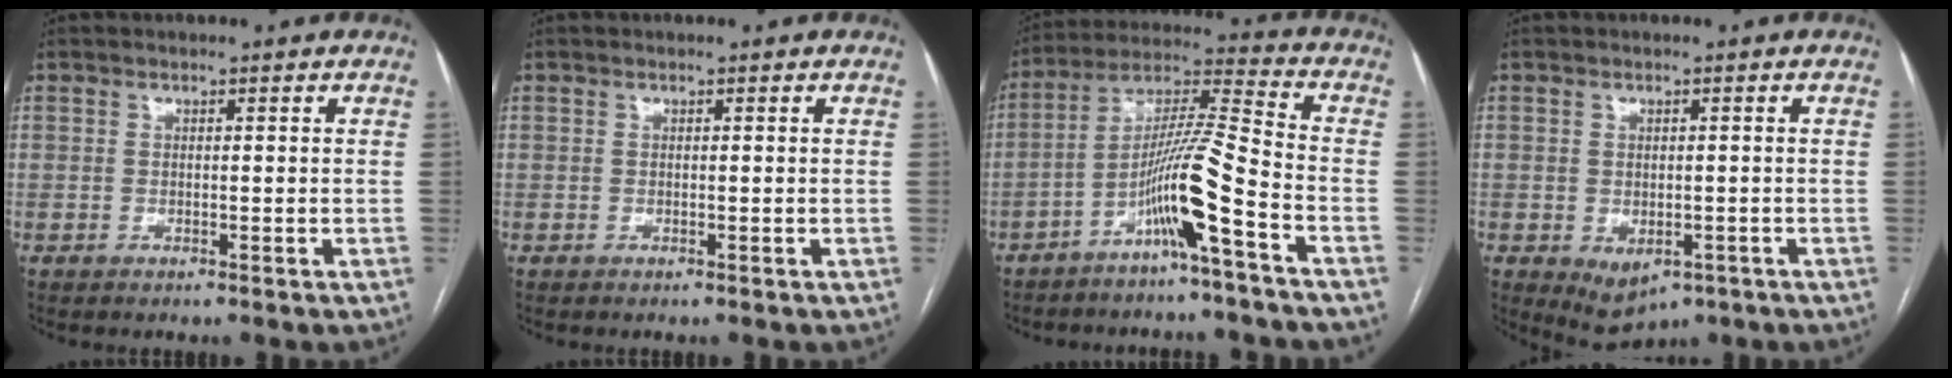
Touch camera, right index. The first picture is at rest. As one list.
[{"total": 0.0}, {"total": 11.1, "force": [-5.4, -1.2, 9.6], "torque": [-0.185, 0.007, -0.105]}, {"total": 5.4, "force": [-2.5, 3.5, 3.3], "torque": [-0.048, -0.006, -0.023]}]